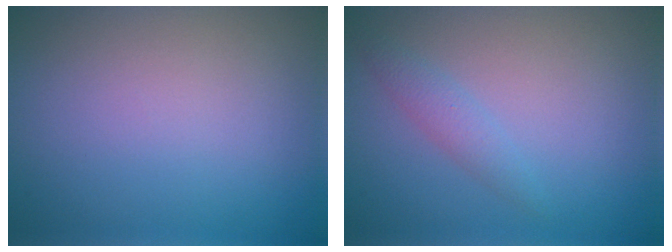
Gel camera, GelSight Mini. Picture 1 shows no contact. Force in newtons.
{"total": 1.5, "press": 1.5, "slide": 0.0}